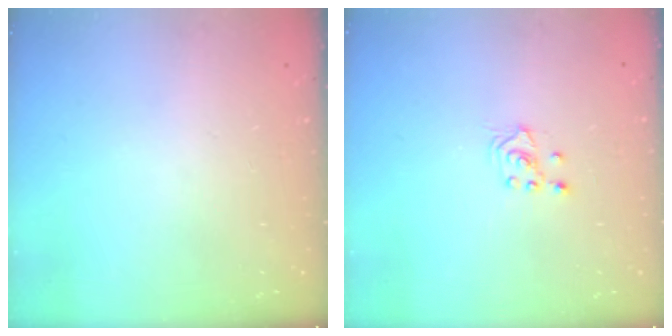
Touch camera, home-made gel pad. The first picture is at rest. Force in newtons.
{"total": 2.7, "press": 2.5, "slide": 0.9}